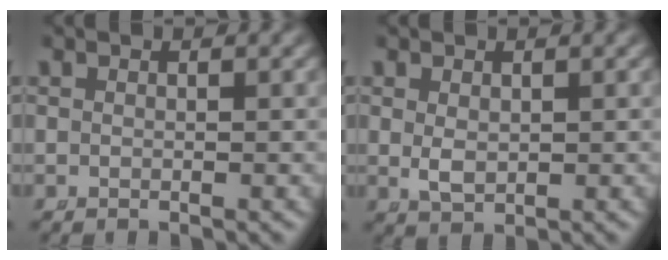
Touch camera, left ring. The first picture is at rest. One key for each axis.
{"total": 1.6, "fx": 0.1, "fy": 1.0, "fz": 1.3, "tx": -0.034, "ty": -0.018, "tz": 0.019}